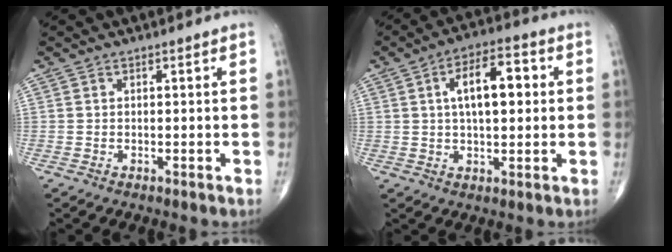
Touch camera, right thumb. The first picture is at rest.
{"total": 10.8, "force": [2.0, 5.0, 9.4], "torque": [-0.138, 0.015, 0.027]}